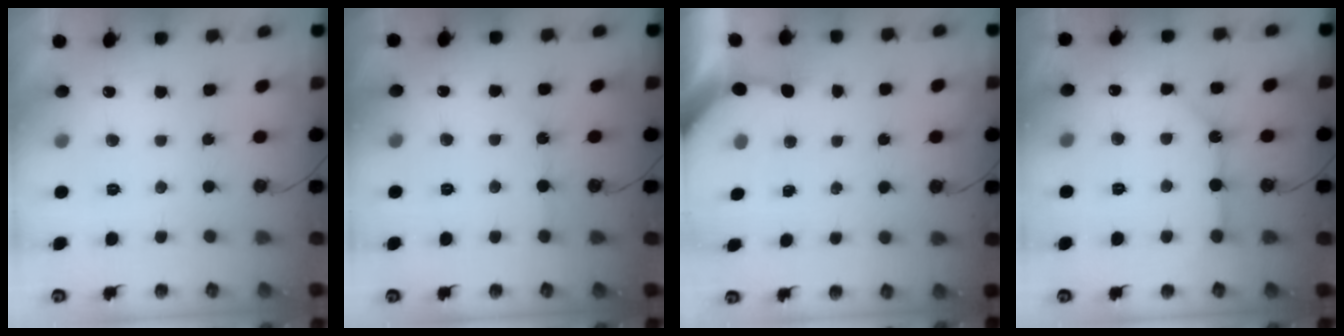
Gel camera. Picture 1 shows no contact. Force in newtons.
{"total": 1.4, "press": 1.3, "slide": 0.3}
{"total": 3.2, "press": 3.2, "slide": 0.3}
{"total": 10.8, "press": 10.8, "slide": 1.0}